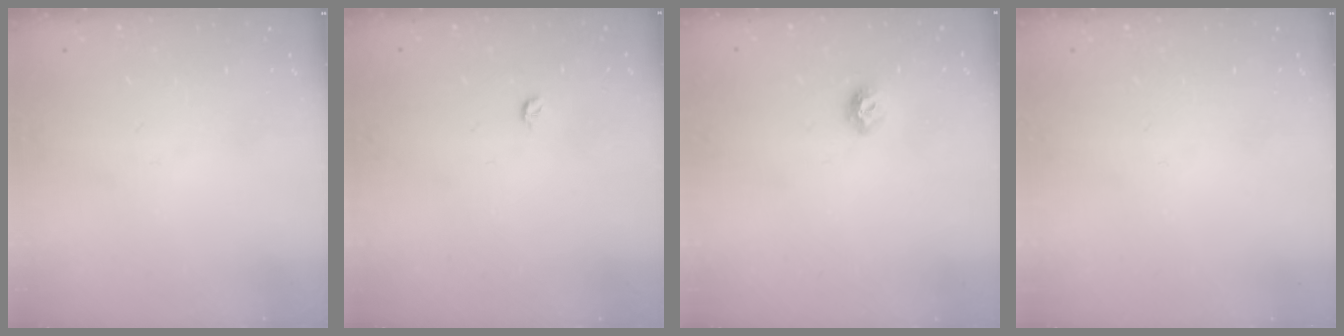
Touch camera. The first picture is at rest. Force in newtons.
{"total": 3.2, "press": 3.2, "slide": 0.4}
{"total": 6.1, "press": 6.0, "slide": 0.9}
{"total": 0.0}